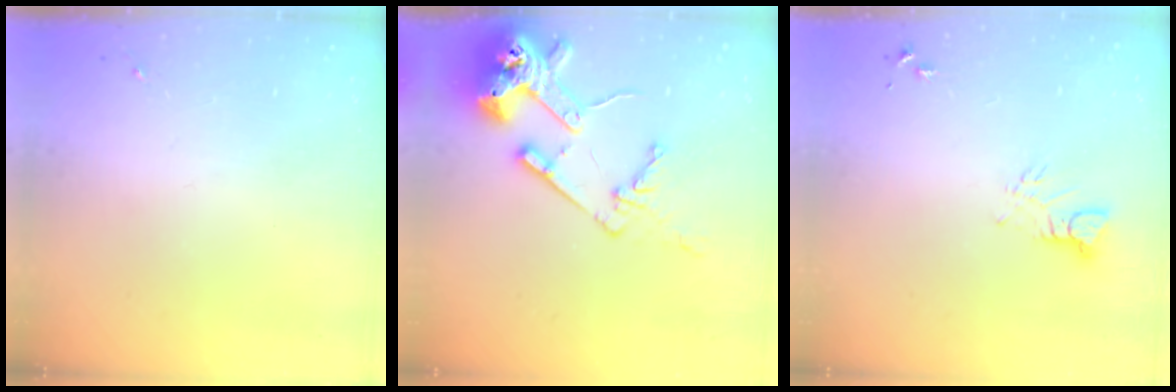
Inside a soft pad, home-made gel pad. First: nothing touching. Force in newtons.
{"total": 16.9, "press": 16.8, "slide": 1.8}
{"total": 3.9, "press": 3.9, "slide": 0.4}